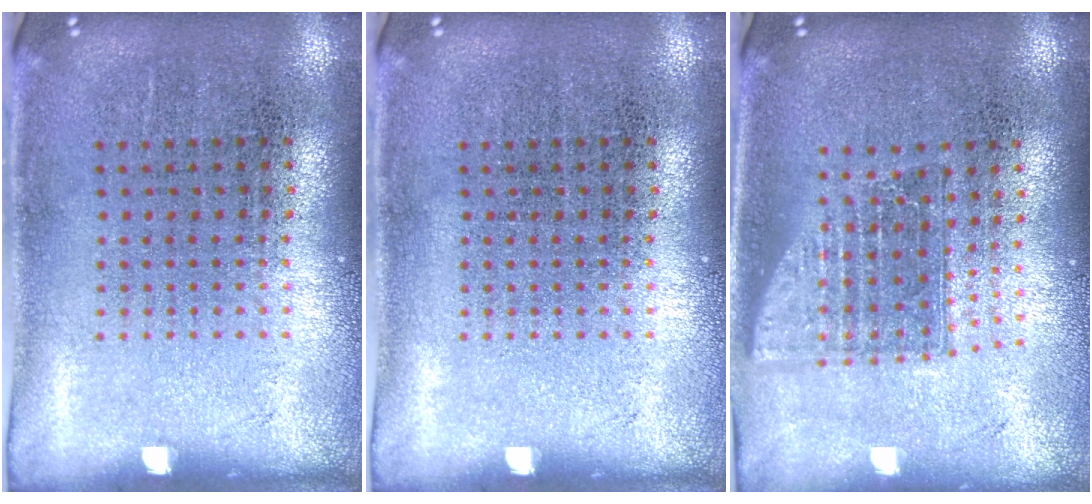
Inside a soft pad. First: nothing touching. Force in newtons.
{"total": 0.0}
{"total": 1.5, "press": 1.2, "slide": 1.0}